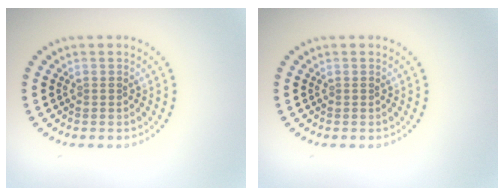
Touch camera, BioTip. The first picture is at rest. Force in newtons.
{"total": 0.0}